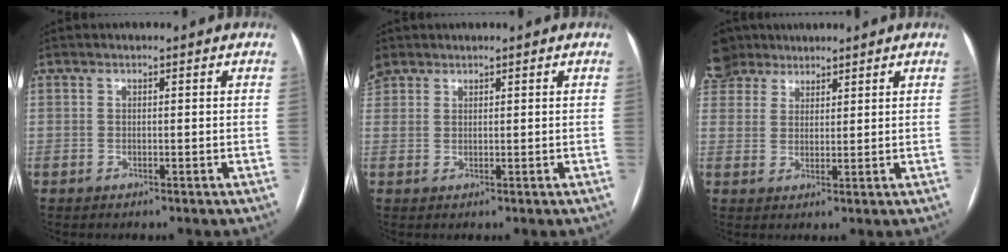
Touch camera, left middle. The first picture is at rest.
{"total": 1.1, "force": [1.1, 0.2, -0.2], "torque": [-0.009, 0.003, 0.033]}
{"total": 6.7, "force": [5.7, 3.4, 0.8], "torque": [-0.030, 0.018, 0.119]}